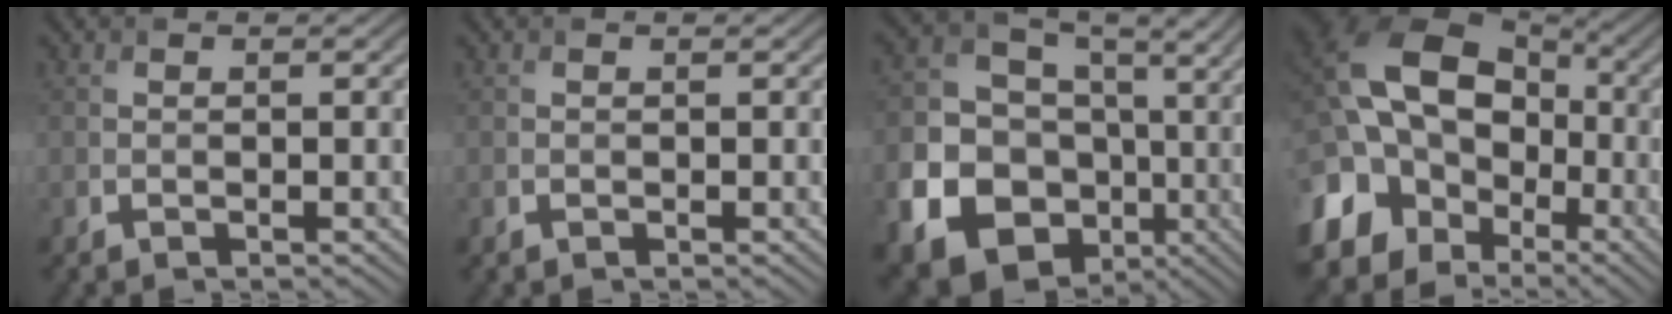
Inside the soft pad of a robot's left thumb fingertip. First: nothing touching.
{"total": 0.0}
{"total": 16.2, "force": [-4.0, 13.8, 7.4], "torque": [-0.184, -0.053, -0.063]}
{"total": 22.0, "force": [-3.2, 17.5, 12.9], "torque": [-0.280, -0.001, -0.087]}